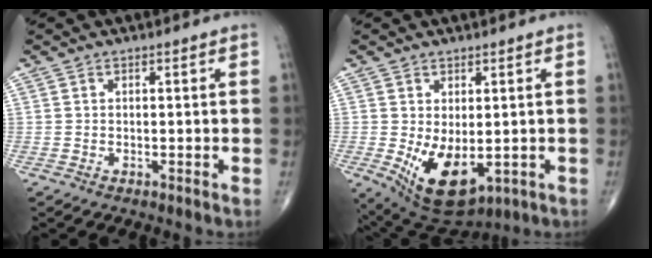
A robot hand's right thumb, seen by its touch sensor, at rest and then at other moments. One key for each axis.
{"total": 11.0, "fx": -1.9, "fy": 6.0, "fz": 9.0, "tx": -0.139, "ty": -0.012, "tz": -0.005}